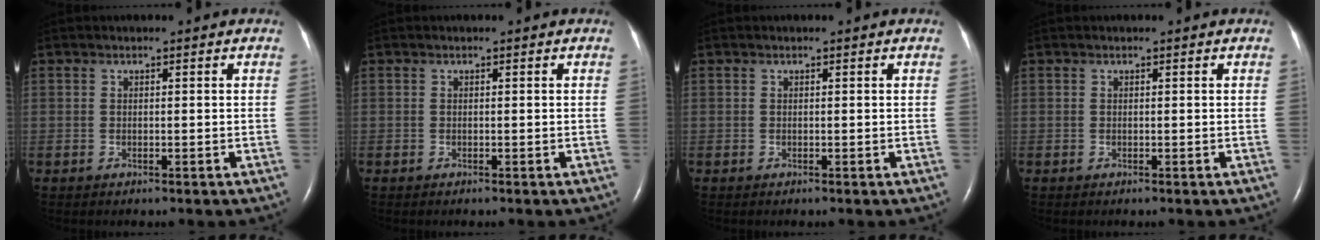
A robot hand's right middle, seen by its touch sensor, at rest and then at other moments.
{"total": 0.0}
{"total": 0.0}
{"total": 0.0}